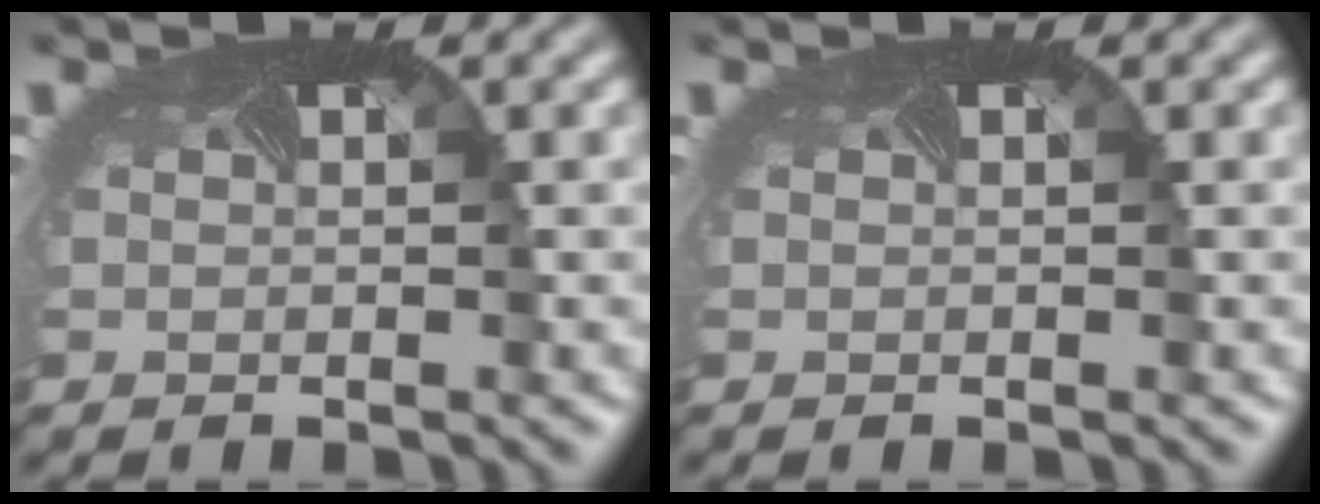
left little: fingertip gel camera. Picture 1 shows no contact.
{"total": 0.0}